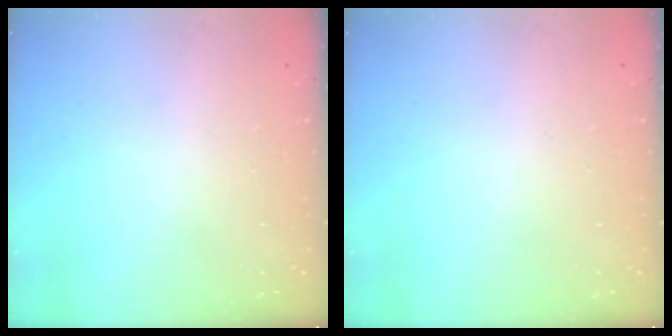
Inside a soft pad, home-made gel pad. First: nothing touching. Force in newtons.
{"total": 0.0}